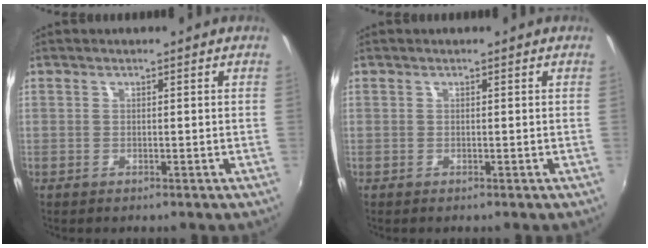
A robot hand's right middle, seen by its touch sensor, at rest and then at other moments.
{"total": 0.0}